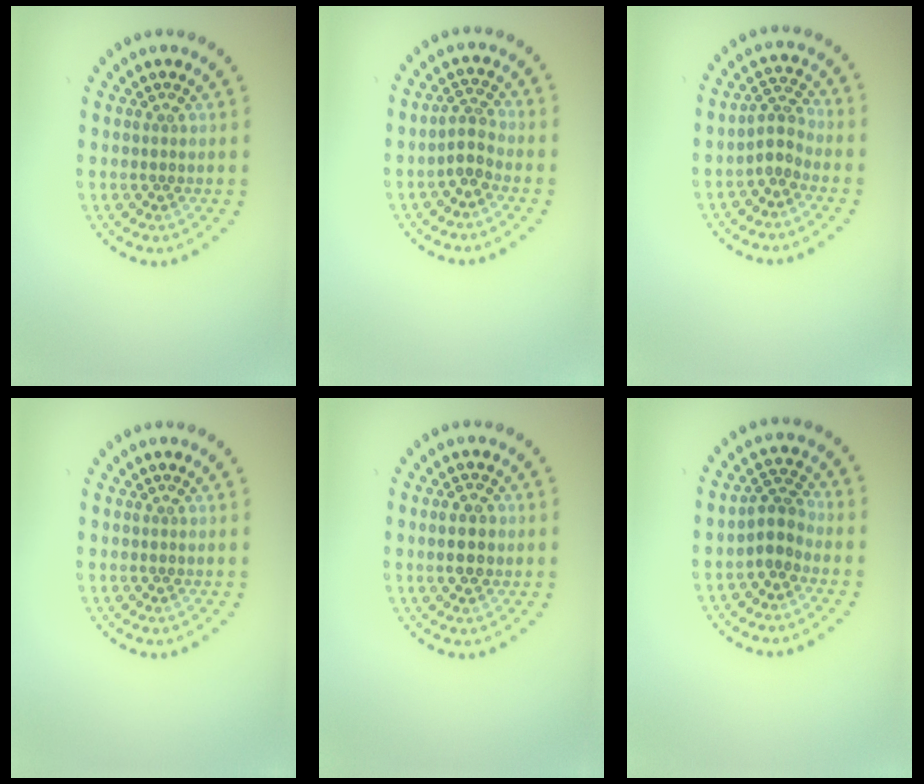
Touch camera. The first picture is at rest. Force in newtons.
{"total": 2.0, "press": 1.5, "slide": 1.3}
{"total": 2.1, "press": 1.6, "slide": 1.3}
{"total": 0.0}
{"total": 3.1, "press": 3.1, "slide": 0.1}
{"total": 2.3, "press": 1.9, "slide": 1.3}